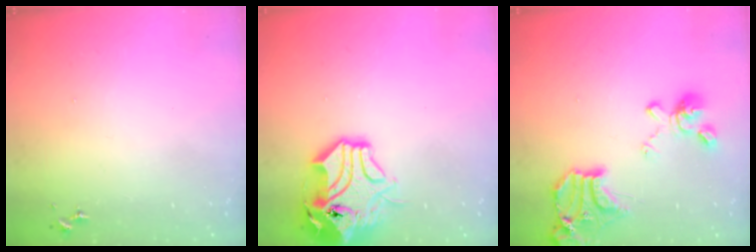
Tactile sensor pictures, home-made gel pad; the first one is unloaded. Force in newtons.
{"total": 17.8, "press": 17.5, "slide": 2.8}
{"total": 19.3, "press": 19.2, "slide": 2.2}